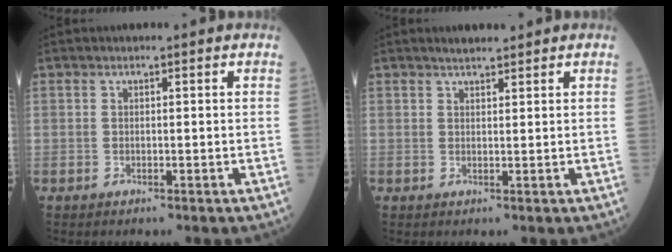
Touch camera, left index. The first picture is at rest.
{"total": 2.1, "force": [1.9, 0.4, 0.9], "torque": [-0.021, 0.007, 0.034]}